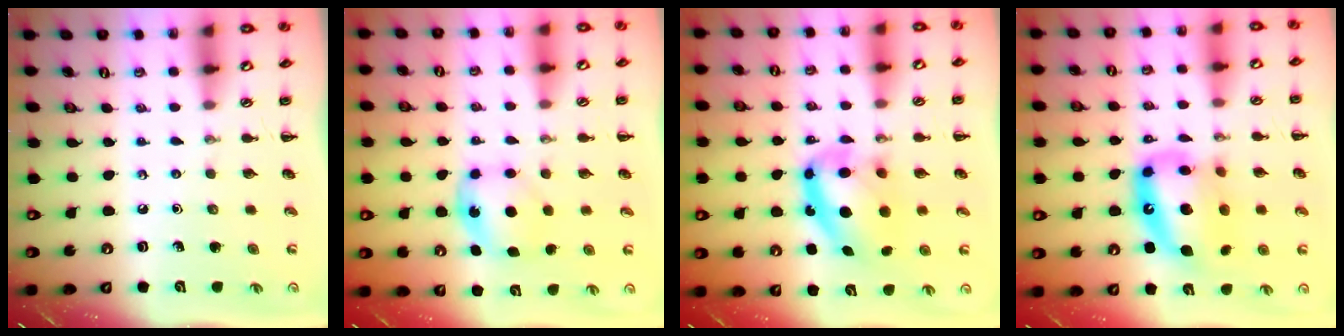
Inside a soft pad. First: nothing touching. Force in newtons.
{"total": 6.1, "press": 6.1, "slide": 0.6}
{"total": 12.4, "press": 12.0, "slide": 3.0}
{"total": 16.9, "press": 16.4, "slide": 4.3}